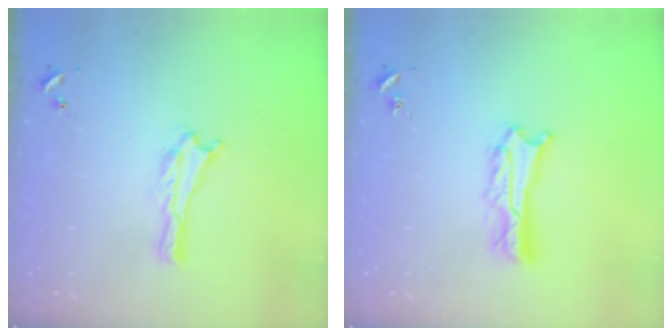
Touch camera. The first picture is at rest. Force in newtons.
{"total": 3.2, "press": 3.2, "slide": 0.4}